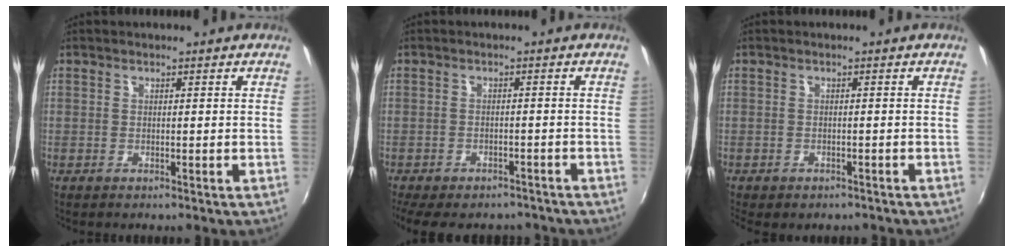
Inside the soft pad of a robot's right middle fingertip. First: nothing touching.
{"total": 13.3, "force": [-10.9, 5.1, 5.7], "torque": [-0.129, -0.023, -0.147]}
{"total": 3.4, "force": [-2.6, 1.5, 1.5], "torque": [-0.034, -0.017, -0.031]}